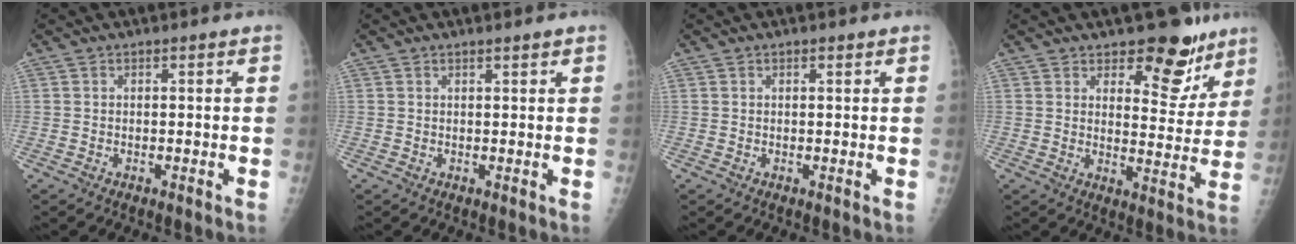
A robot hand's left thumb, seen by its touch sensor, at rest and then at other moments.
{"total": 0.9, "force": [0.7, 0.1, 0.5], "torque": [-0.006, -0.004, 0.012]}
{"total": 0.6, "force": [0.4, 0.2, 0.4], "torque": [-0.007, -0.002, 0.006]}
{"total": 10.9, "force": [8.1, 5.2, 5.0], "torque": [-0.018, -0.056, 0.114]}